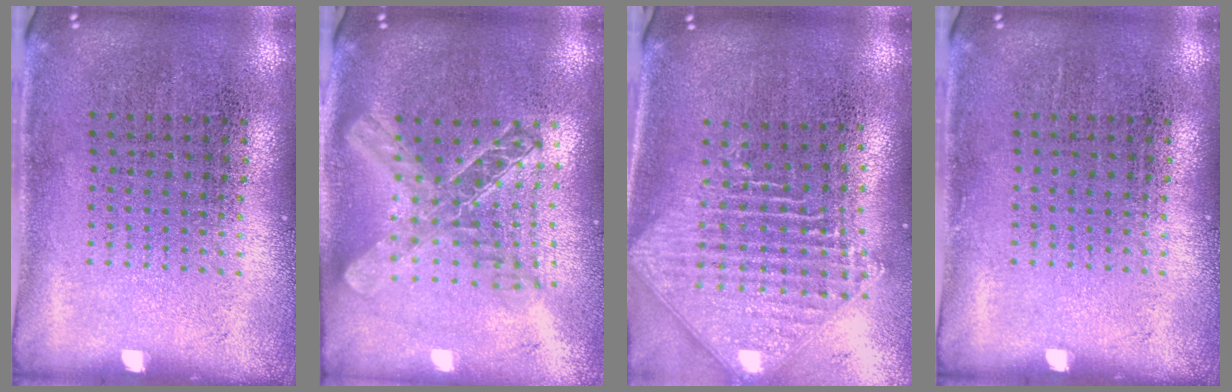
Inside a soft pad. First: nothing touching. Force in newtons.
{"total": 1.9, "press": 1.7, "slide": 1.0}
{"total": 2.3, "press": 1.8, "slide": 1.5}
{"total": 0.0}